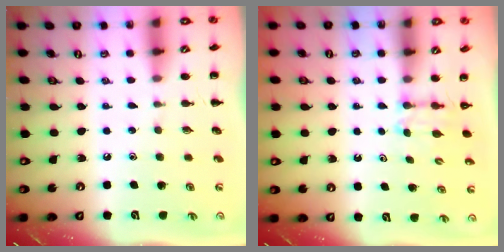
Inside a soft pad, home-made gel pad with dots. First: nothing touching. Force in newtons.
{"total": 2.6, "press": 2.4, "slide": 1.0}